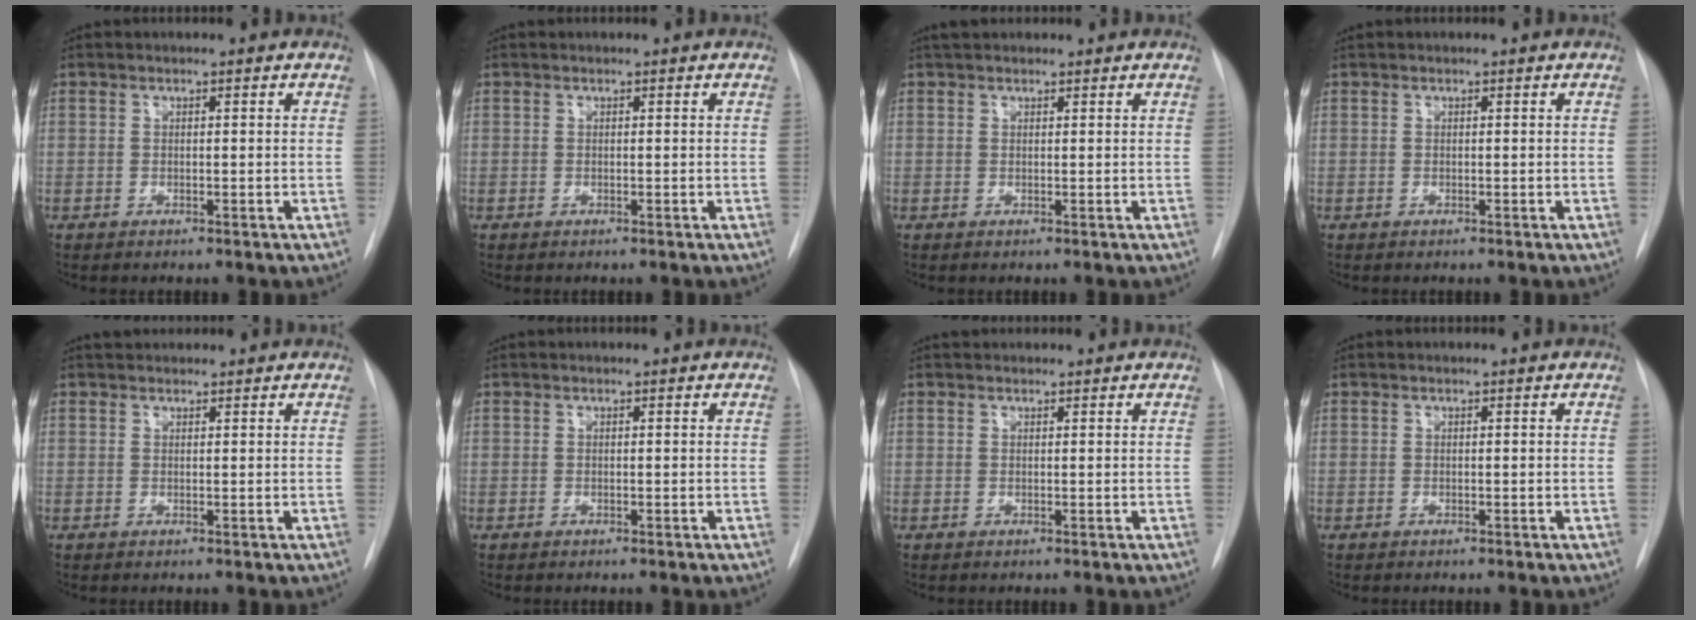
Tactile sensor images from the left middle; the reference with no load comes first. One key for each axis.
{"total": 0.0}
{"total": 2.7, "fx": 2.4, "fy": 1.0, "fz": 0.9, "tx": -0.009, "ty": 0.028, "tz": 0.037}
{"total": 0.0}
{"total": 2.9, "fx": 2.7, "fy": 0.9, "fz": 0.7, "tx": -0.005, "ty": 0.032, "tz": 0.042}
{"total": 0.0}
{"total": 2.1, "fx": 2.0, "fy": 0.6, "fz": 0.4, "tx": -0.002, "ty": 0.029, "tz": 0.030}
{"total": 0.0}